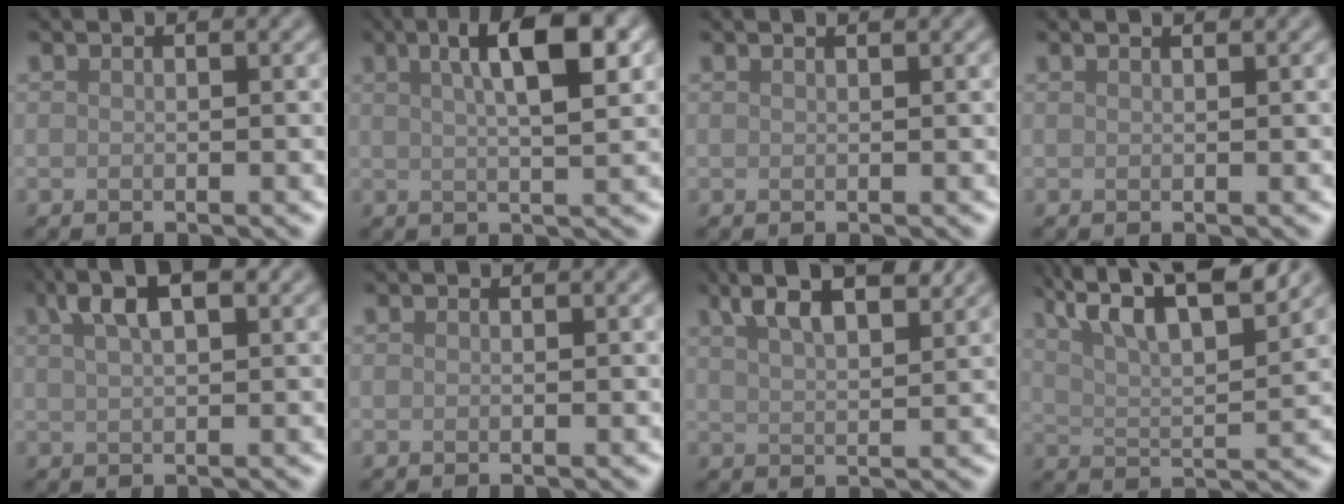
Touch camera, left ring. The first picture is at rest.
{"total": 6.9, "force": [2.3, 1.9, 6.2], "torque": [-0.081, 0.013, 0.030]}
{"total": 1.1, "force": [0.9, 0.4, 0.6], "torque": [-0.001, -0.004, 0.000]}
{"total": 1.5, "force": [1.1, 0.6, 0.8], "torque": [0.001, -0.004, -0.003]}
{"total": 5.1, "force": [2.7, 1.9, 3.9], "torque": [-0.070, 0.014, 0.044]}
{"total": 0.0}
{"total": 6.9, "force": [4.7, 2.2, 4.5], "torque": [-0.078, 0.022, 0.066]}
{"total": 10.2, "force": [6.6, 2.9, 7.2], "torque": [-0.114, 0.023, 0.079]}